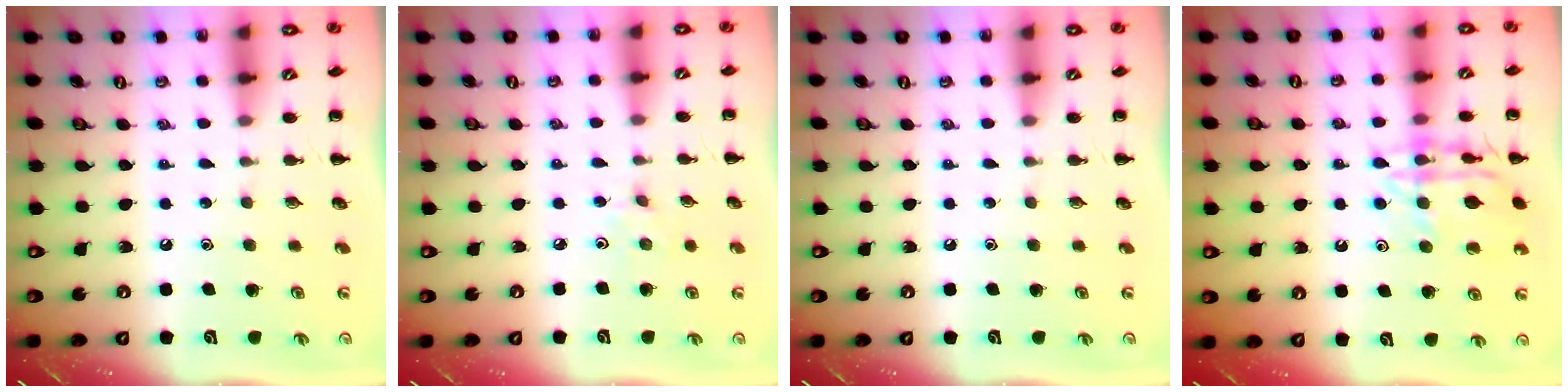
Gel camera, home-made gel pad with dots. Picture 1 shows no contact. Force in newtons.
{"total": 2.5, "press": 2.3, "slide": 0.9}
{"total": 0.0}
{"total": 14.8, "press": 14.7, "slide": 0.9}